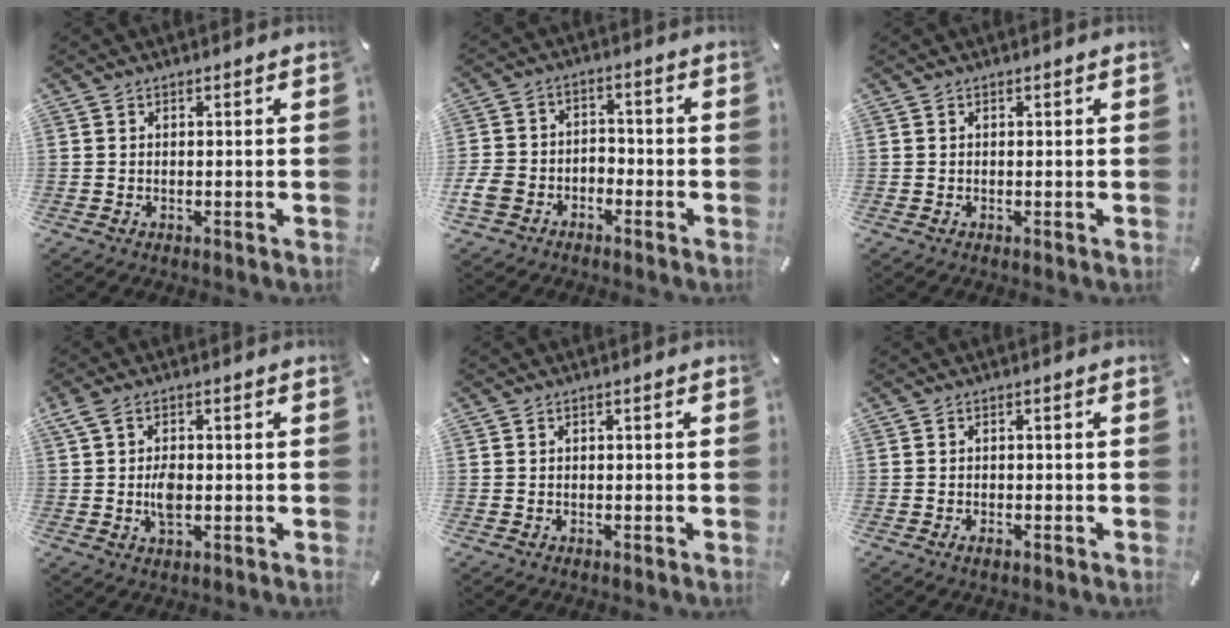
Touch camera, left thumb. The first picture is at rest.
{"total": 6.5, "force": [-3.7, 4.8, 2.5], "torque": [-0.056, 0.021, -0.071]}
{"total": 0.0}
{"total": 5.8, "force": [-0.3, 2.9, 5.0], "torque": [-0.103, 0.001, -0.006]}
{"total": 0.0}
{"total": 1.6, "force": [-0.8, 0.6, 1.2], "torque": [-0.022, 0.003, -0.015]}